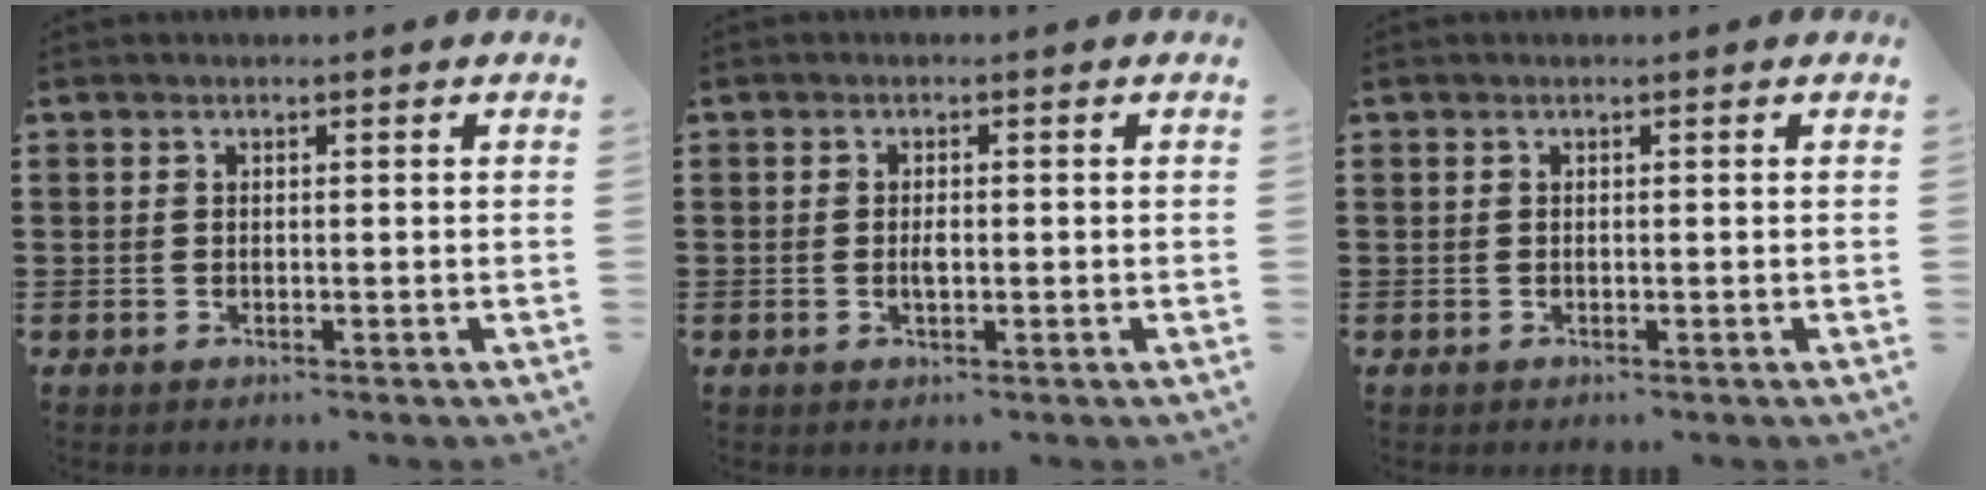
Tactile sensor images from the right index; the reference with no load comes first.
{"total": 1.7, "force": [-0.2, 0.6, 1.6], "torque": [-0.038, -0.002, -0.006]}
{"total": 0.0}